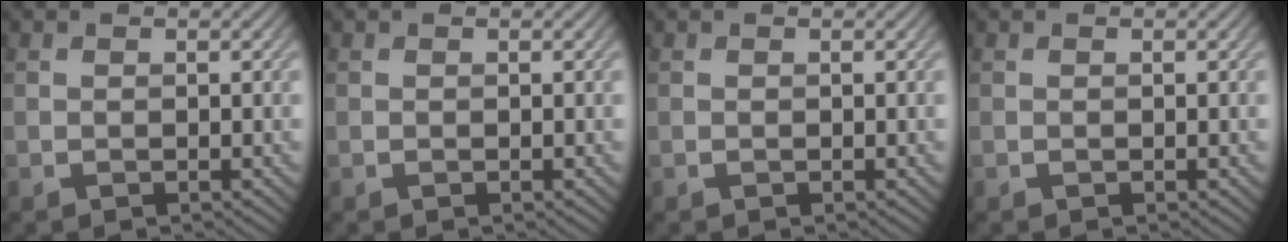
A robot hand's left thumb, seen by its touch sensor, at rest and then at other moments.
{"total": 0.0}
{"total": 0.0}
{"total": 0.0}